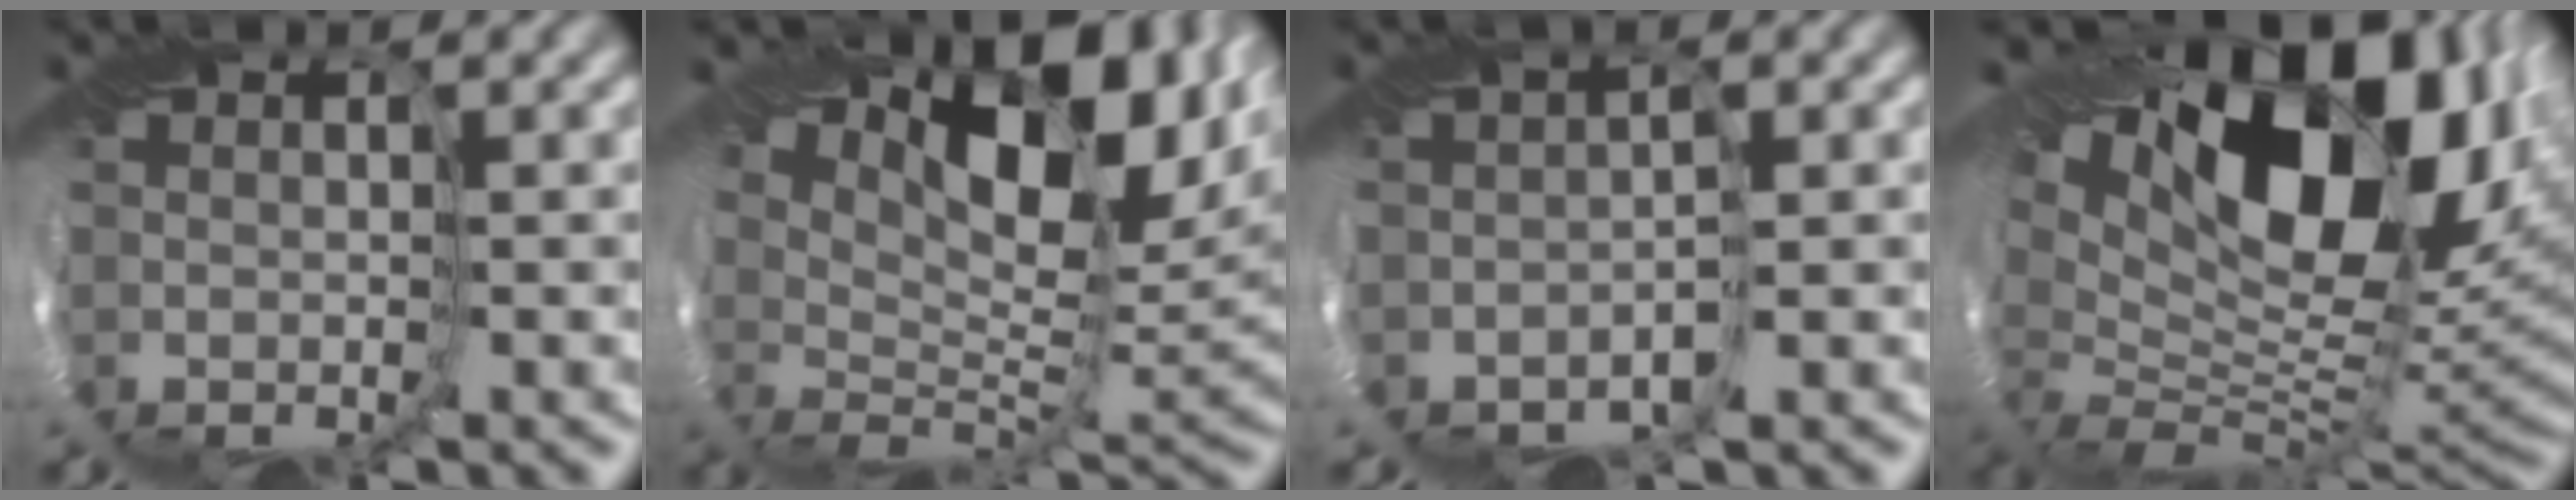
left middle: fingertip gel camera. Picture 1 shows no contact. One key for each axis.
{"total": 12.5, "fx": 7.2, "fy": 4.5, "fz": 9.2, "tx": -0.164, "ty": 0.028, "tz": 0.136}
{"total": 1.2, "fx": -1.2, "fy": 0.0, "fz": -0.5, "tx": 0.010, "ty": 0.000, "tz": -0.015}
{"total": 15.0, "fx": 6.9, "fy": 7.6, "fz": 10.9, "tx": -0.210, "ty": 0.027, "tz": 0.128}